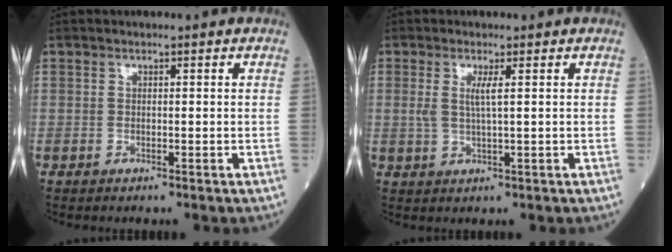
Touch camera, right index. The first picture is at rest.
{"total": 2.7, "force": [0.7, 0.0, 2.6], "torque": [-0.060, -0.001, 0.013]}